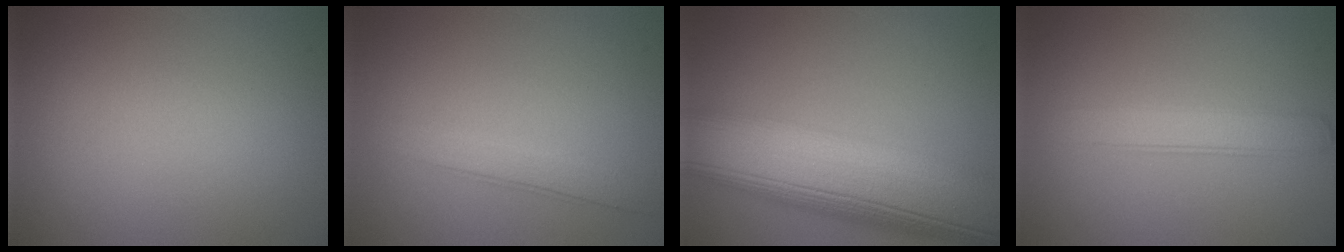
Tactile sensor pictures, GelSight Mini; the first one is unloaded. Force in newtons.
{"total": 2.5, "press": 2.5, "slide": 0.1}
{"total": 14.2, "press": 14.1, "slide": 1.0}
{"total": 2.7, "press": 2.7, "slide": 0.1}